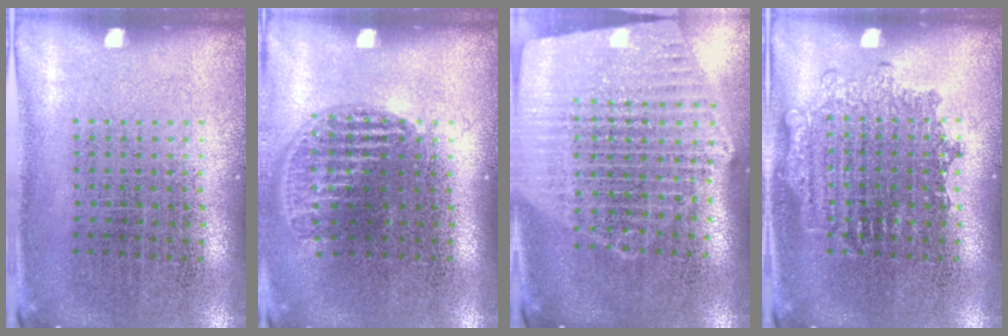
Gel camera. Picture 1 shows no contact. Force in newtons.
{"total": 1.2, "press": 1.0, "slide": 0.5}
{"total": 2.3, "press": 2.0, "slide": 1.1}
{"total": 1.8, "press": 1.8, "slide": 0.3}